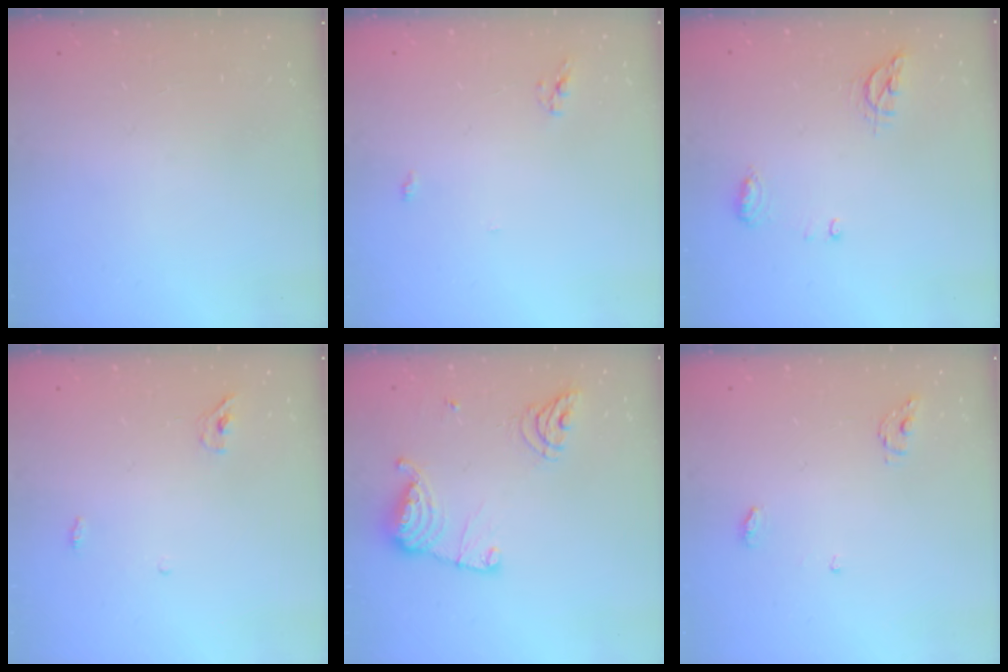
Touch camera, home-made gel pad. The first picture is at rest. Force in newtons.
{"total": 3.3, "press": 3.3, "slide": 0.2}
{"total": 8.4, "press": 6.9, "slide": 4.9}
{"total": 3.9, "press": 3.7, "slide": 1.2}
{"total": 13.2, "press": 13.2, "slide": 1.2}
{"total": 4.4, "press": 4.4, "slide": 0.3}